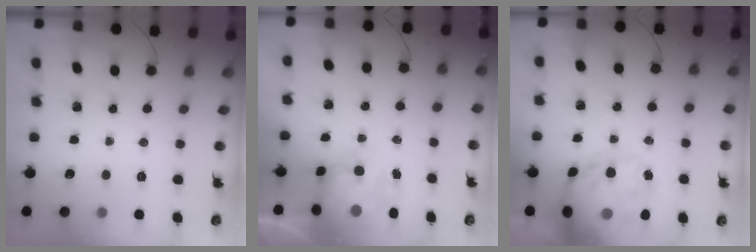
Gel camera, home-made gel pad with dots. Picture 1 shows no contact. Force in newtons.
{"total": 6.0, "press": 5.9, "slide": 0.8}
{"total": 18.8, "press": 18.1, "slide": 5.0}